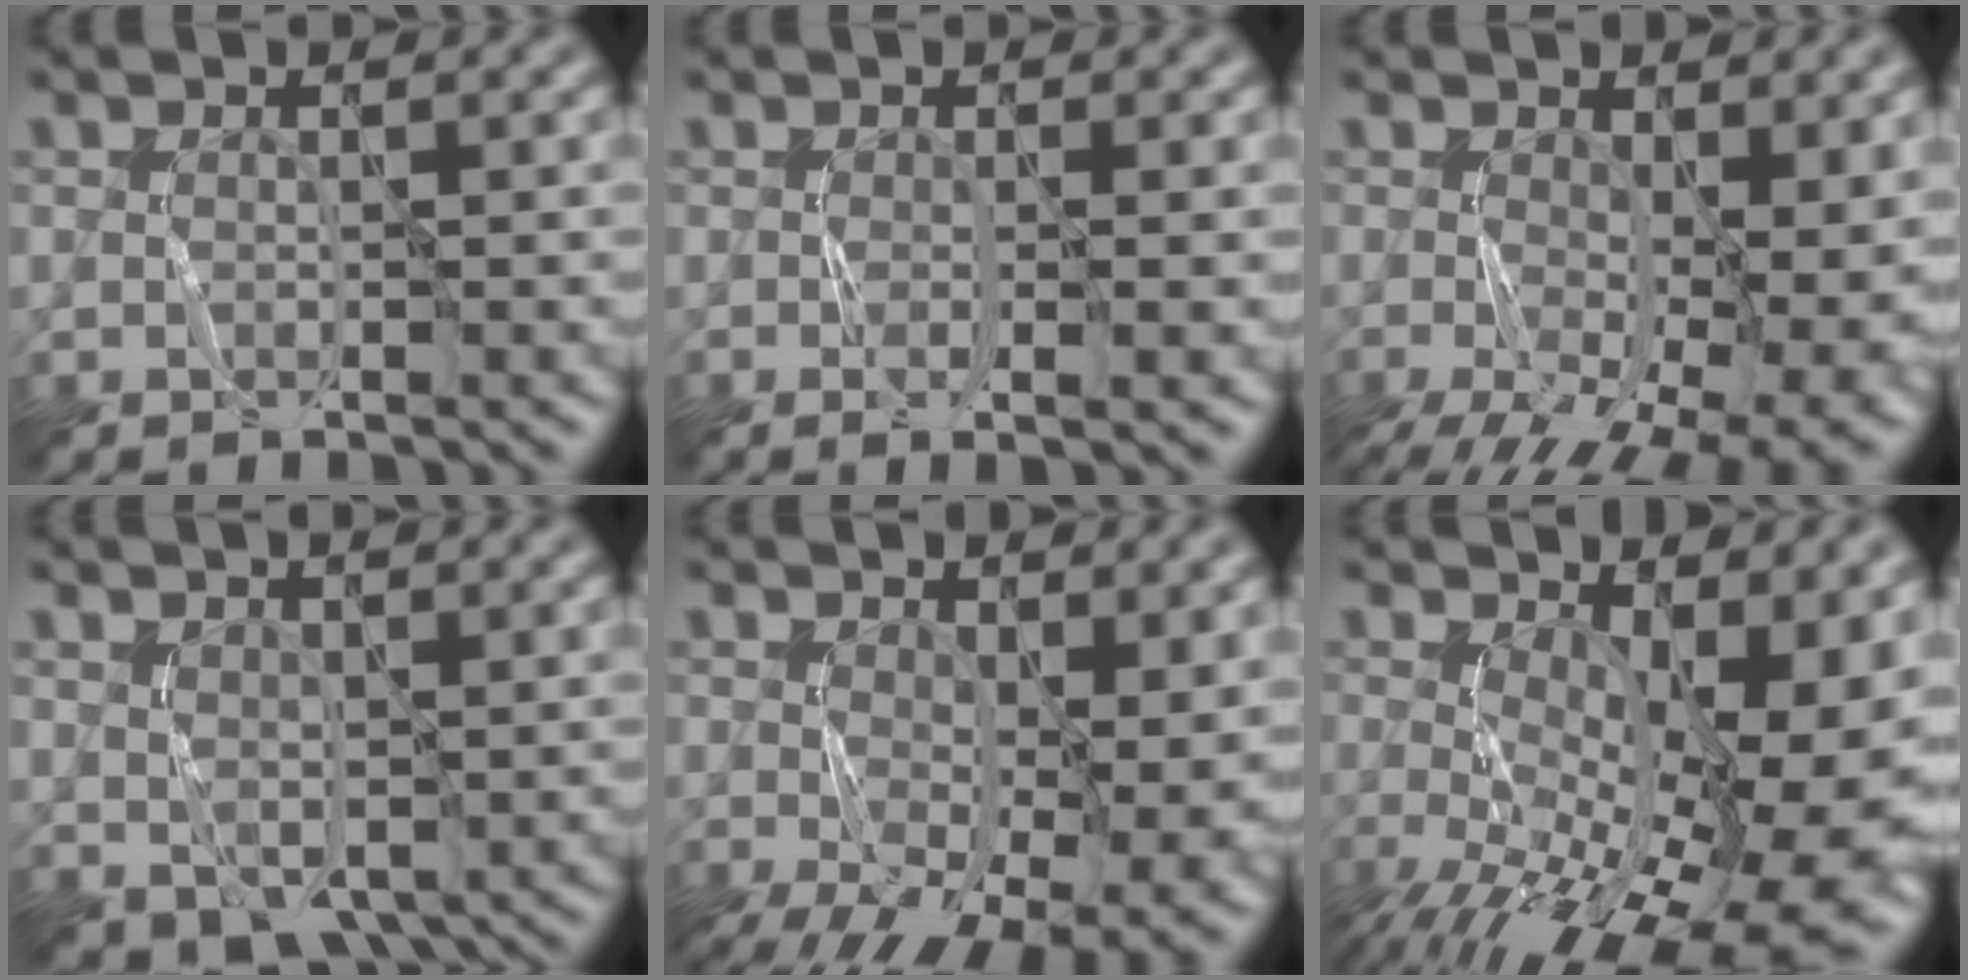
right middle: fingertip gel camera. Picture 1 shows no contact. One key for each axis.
{"total": 2.0, "fx": -0.5, "fy": 0.2, "fz": 1.9, "tx": -0.035, "ty": -0.006, "tz": -0.002}
{"total": 15.2, "fx": -3.8, "fy": 7.5, "fz": 12.6, "tx": -0.195, "ty": -0.048, "tz": -0.025}
{"total": 2.8, "fx": 0.2, "fy": 2.0, "fz": 2.0, "tx": -0.047, "ty": -0.010, "tz": 0.018}
{"total": 14.1, "fx": -3.1, "fy": 7.1, "fz": 11.7, "tx": -0.194, "ty": -0.040, "tz": -0.020}
{"total": 16.6, "fx": -3.2, "fy": 7.9, "fz": 14.3, "tx": -0.211, "ty": -0.038, "tz": -0.021}